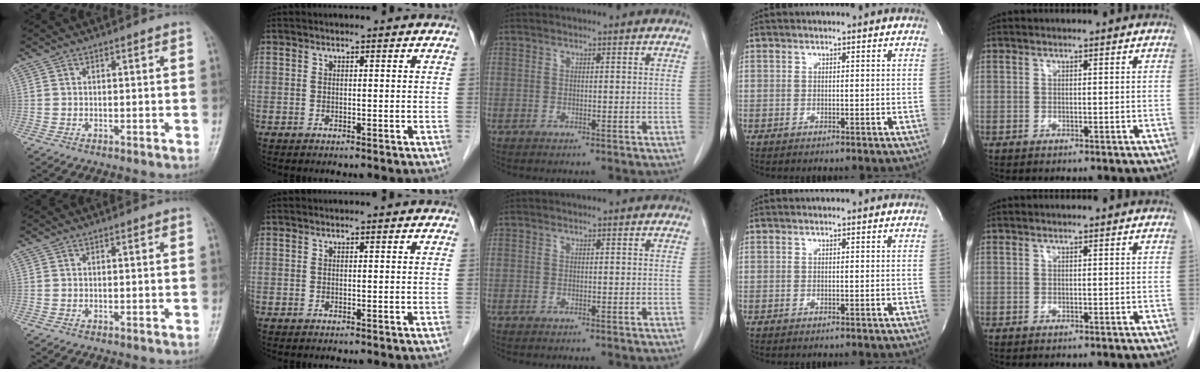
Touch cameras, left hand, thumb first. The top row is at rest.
{}